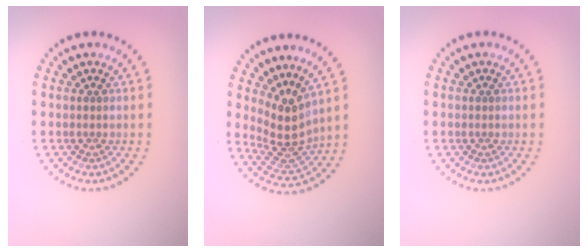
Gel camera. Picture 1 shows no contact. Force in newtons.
{"total": 3.8, "press": 2.7, "slide": 2.7}
{"total": 0.0}